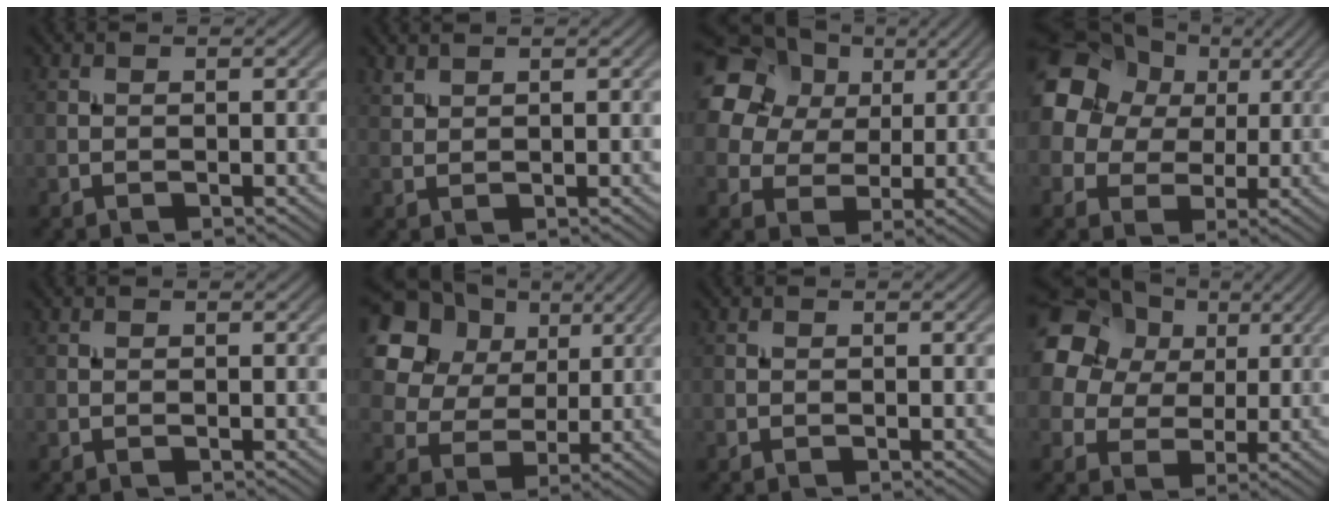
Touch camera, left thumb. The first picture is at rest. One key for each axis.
{"total": 1.3, "fx": 1.1, "fy": 0.4, "fz": 0.4, "tx": -0.017, "ty": 0.002, "tz": 0.030}
{"total": 20.8, "fx": 9.4, "fy": 15.9, "fz": 9.5, "tx": -0.273, "ty": 0.041, "tz": 0.177}
{"total": 16.5, "fx": 6.1, "fy": 13.5, "fz": 7.3, "tx": -0.225, "ty": 0.039, "tz": 0.107}
{"total": 0.0}
{"total": 15.0, "fx": 7.0, "fy": 11.2, "fz": 7.1, "tx": -0.213, "ty": 0.042, "tz": 0.163}
{"total": 0.0}
{"total": 20.3, "fx": 8.4, "fy": 16.2, "fz": 8.9, "tx": -0.263, "ty": 0.032, "tz": 0.151}